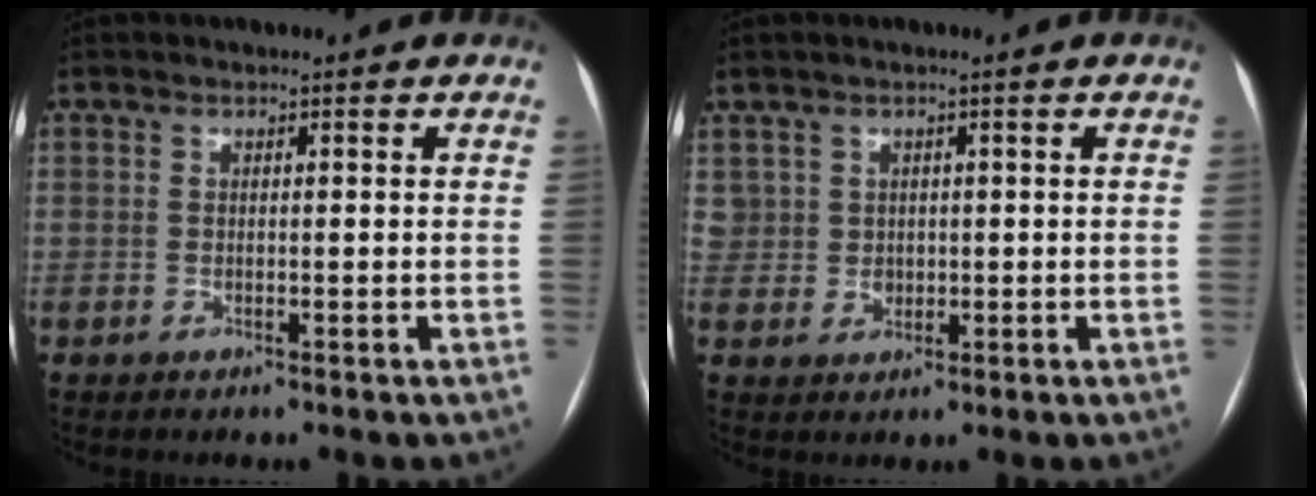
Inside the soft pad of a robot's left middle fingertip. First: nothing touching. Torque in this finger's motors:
{"motor_torque": [0.08, -0.22, 0.00, 0.01]}